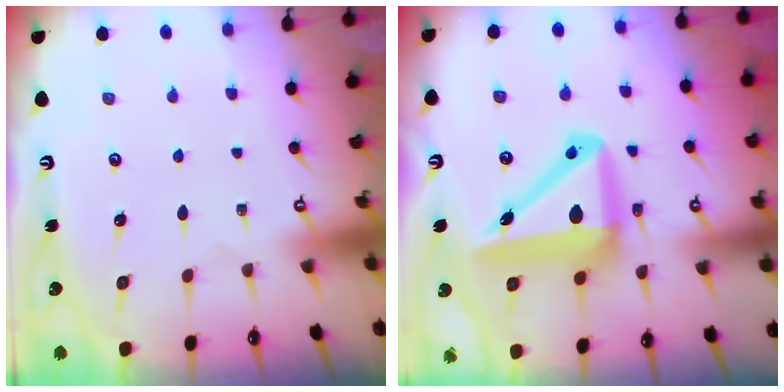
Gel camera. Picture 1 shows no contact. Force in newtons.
{"total": 14.2, "press": 13.9, "slide": 2.8}